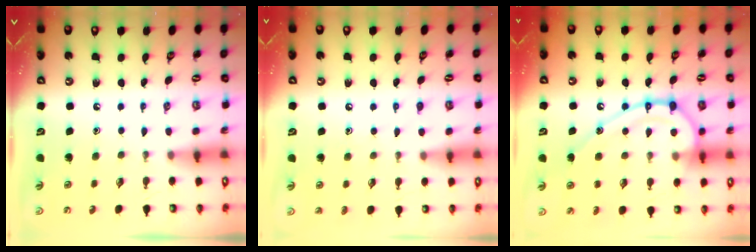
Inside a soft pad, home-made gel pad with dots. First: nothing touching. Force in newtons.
{"total": 6.1, "press": 6.1, "slide": 0.7}
{"total": 15.6, "press": 15.5, "slide": 1.6}